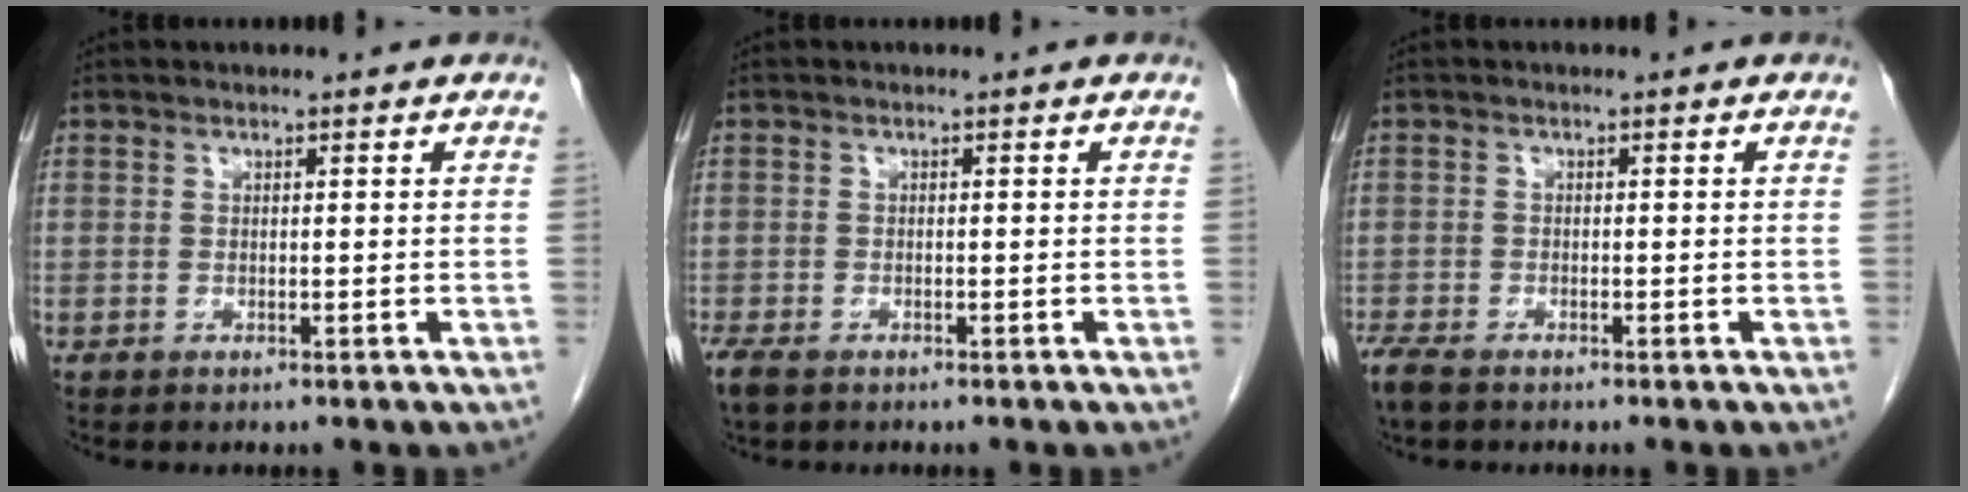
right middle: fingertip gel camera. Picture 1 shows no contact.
{"total": 3.5, "force": [-2.5, 1.4, 1.9], "torque": [-0.049, -0.012, -0.041]}
{"total": 3.8, "force": [-3.0, 1.1, 2.0], "torque": [-0.048, -0.012, -0.053]}